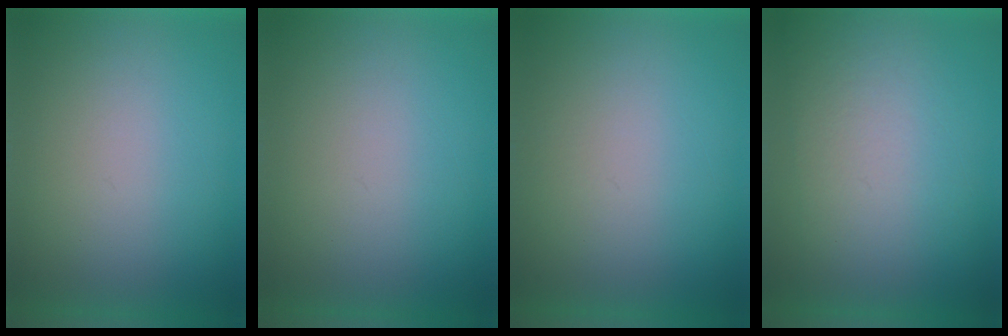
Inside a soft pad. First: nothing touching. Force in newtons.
{"total": 0.0}
{"total": 1.0}
{"total": 3.8}